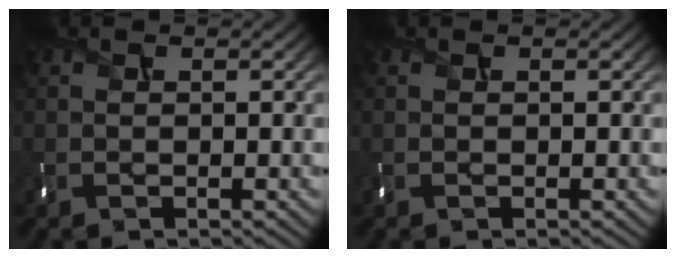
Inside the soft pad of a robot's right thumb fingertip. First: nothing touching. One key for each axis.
{"total": 0.0}